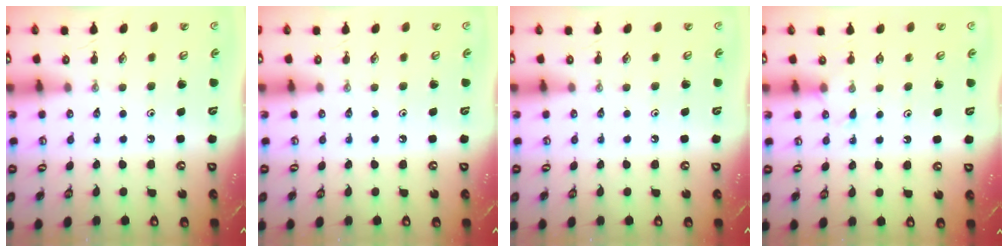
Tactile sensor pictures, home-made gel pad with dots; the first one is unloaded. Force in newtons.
{"total": 0.0}
{"total": 0.0}
{"total": 4.6, "press": 4.6, "slide": 0.5}